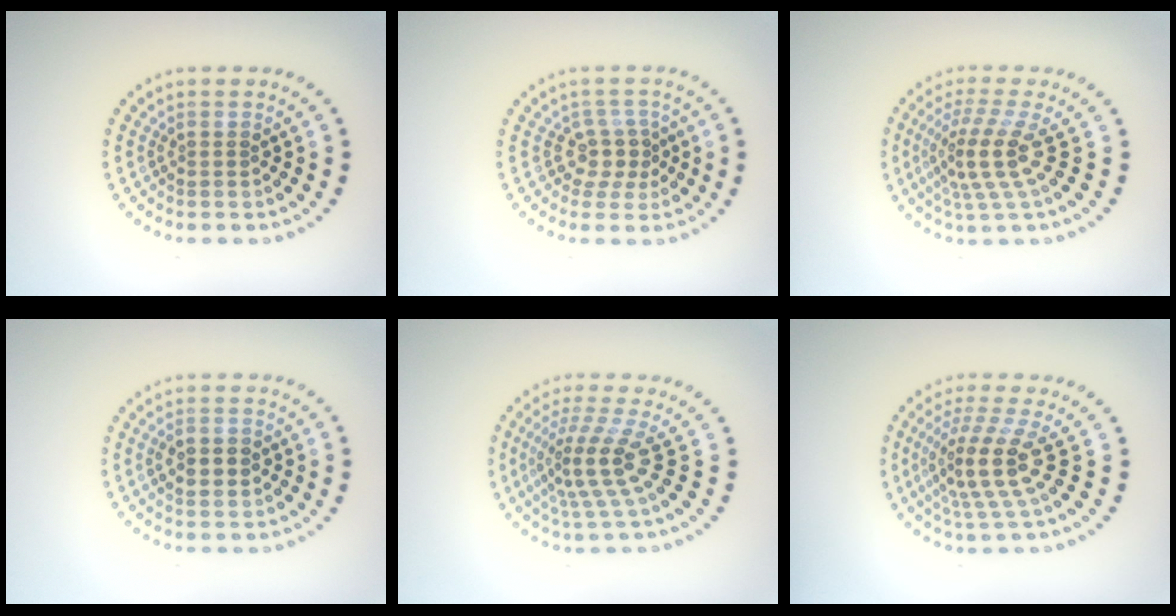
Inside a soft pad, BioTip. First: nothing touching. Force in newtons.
{"total": 2.5, "press": 1.8, "slide": 1.7}
{"total": 4.0, "press": 2.8, "slide": 2.9}
{"total": 3.2, "press": 3.2, "slide": 0.1}
{"total": 4.2, "press": 2.8, "slide": 3.1}
{"total": 4.8, "press": 3.5, "slide": 3.3}